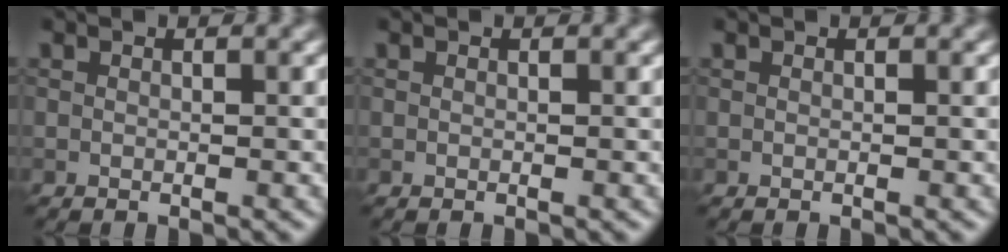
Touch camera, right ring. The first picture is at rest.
{"total": 0.0}
{"total": 0.0}